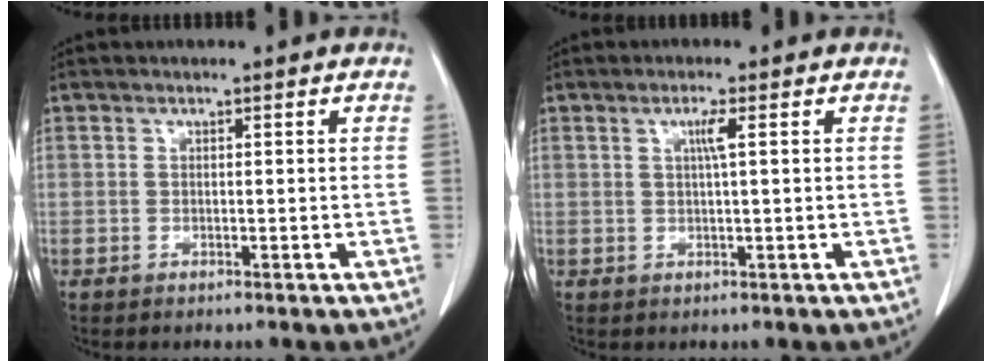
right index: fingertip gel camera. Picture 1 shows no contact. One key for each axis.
{"total": 2.1, "fx": 0.6, "fy": -0.3, "fz": 2.0, "tx": -0.039, "ty": 0.001, "tz": 0.011}